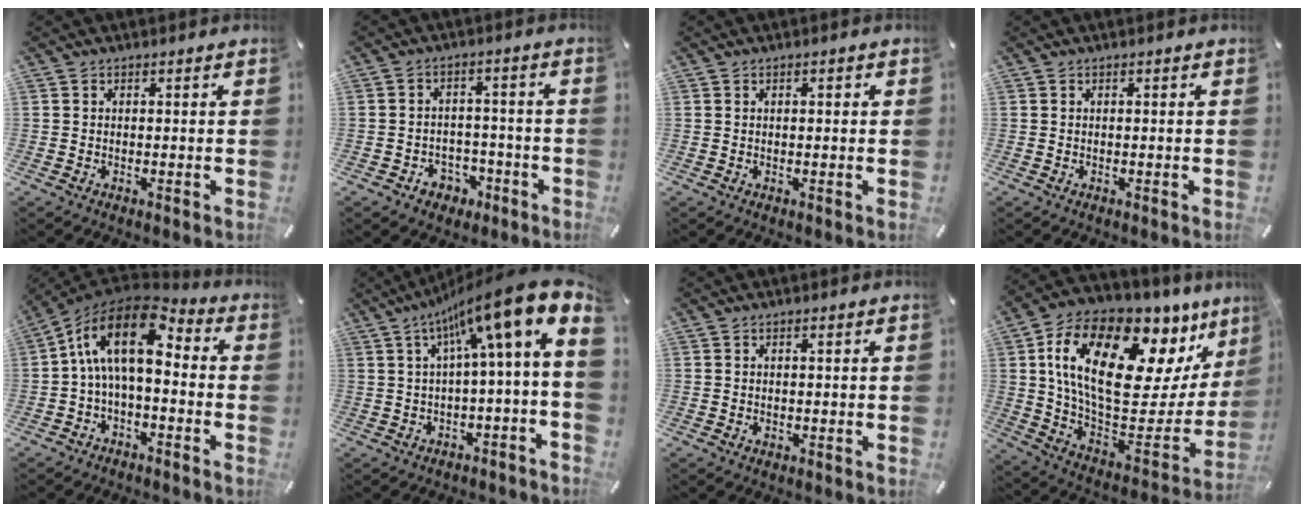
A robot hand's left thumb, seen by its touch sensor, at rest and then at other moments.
{"total": 5.1, "force": [-2.1, 4.4, 1.3], "torque": [-0.023, 0.011, -0.035]}
{"total": 1.0, "force": [0.2, 0.4, 0.9], "torque": [-0.017, 0.005, 0.001]}
{"total": 0.0}
{"total": 15.4, "force": [2.9, 7.8, 13.0], "torque": [-0.259, -0.004, 0.046]}
{"total": 13.8, "force": [6.8, 0.9, 11.9], "torque": [-0.188, -0.069, 0.098]}
{"total": 0.7, "force": [0.2, 0.4, 0.6], "torque": [-0.012, 0.002, 0.003]}
{"total": 24.1, "force": [9.8, 12.8, 18.0], "torque": [-0.313, -0.058, 0.170]}